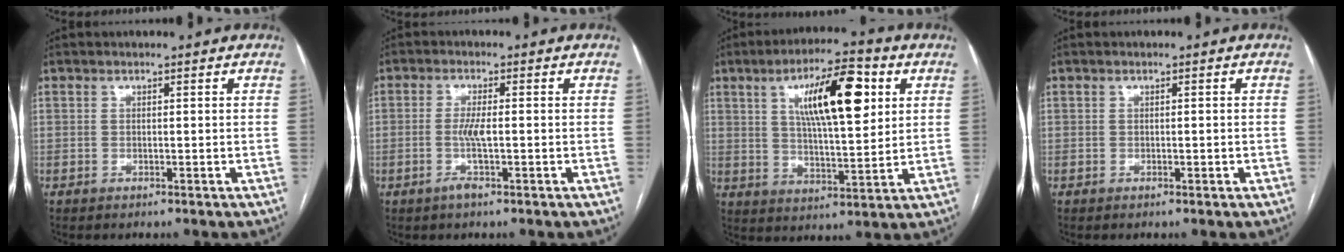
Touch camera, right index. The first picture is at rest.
{"total": 3.4, "force": [-0.9, 0.2, 3.3], "torque": [-0.072, -0.004, -0.019]}
{"total": 14.1, "force": [5.0, 3.4, 12.7], "torque": [-0.215, 0.013, 0.082]}
{"total": 0.6, "force": [-0.2, 0.2, 0.5], "torque": [-0.012, 0.001, 0.001]}